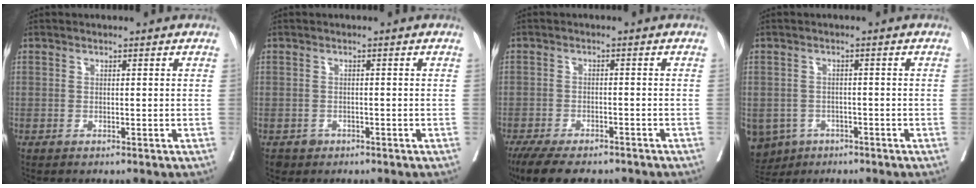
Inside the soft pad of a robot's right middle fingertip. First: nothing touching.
{"total": 1.7, "force": [-1.1, 1.4, 0.1], "torque": [-0.002, 0.003, -0.017]}
{"total": 11.2, "force": [-9.1, 3.4, 5.6], "torque": [-0.085, -0.009, -0.134]}
{"total": 8.9, "force": [-5.0, 7.0, 2.2], "torque": [-0.065, -0.005, -0.069]}